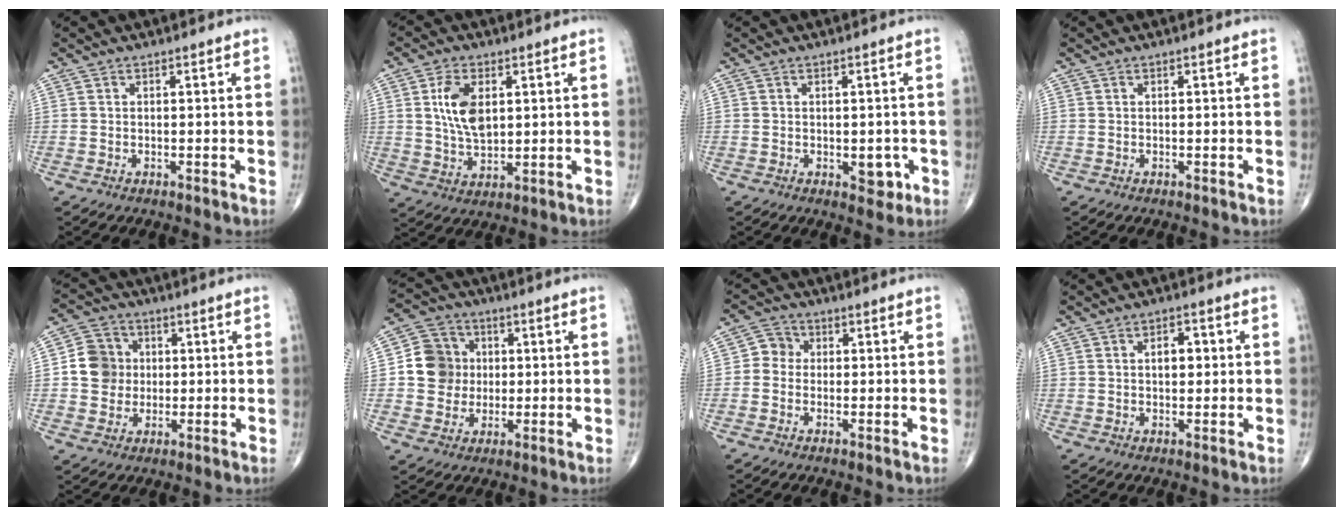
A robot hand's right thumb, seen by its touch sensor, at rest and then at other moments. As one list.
[{"total": 9.0, "force": [2.2, 5.1, 7.1], "torque": [-0.125, -0.010, 0.047]}, {"total": 3.5, "force": [-0.9, 2.2, 2.5], "torque": [-0.006, 0.002, -0.008]}, {"total": 0.0}, {"total": 8.0, "force": [0.4, 7.4, 3.0], "torque": [-0.025, 0.008, -0.001]}, {"total": 9.4, "force": [0.5, 8.8, 3.4], "torque": [-0.026, 0.011, 0.002]}, {"total": 3.8, "force": [-0.2, 3.5, 1.5], "torque": [-0.007, 0.011, -0.019]}, {"total": 4.1, "force": [0.7, 2.5, 3.2], "torque": [-0.037, 0.006, 0.008]}]